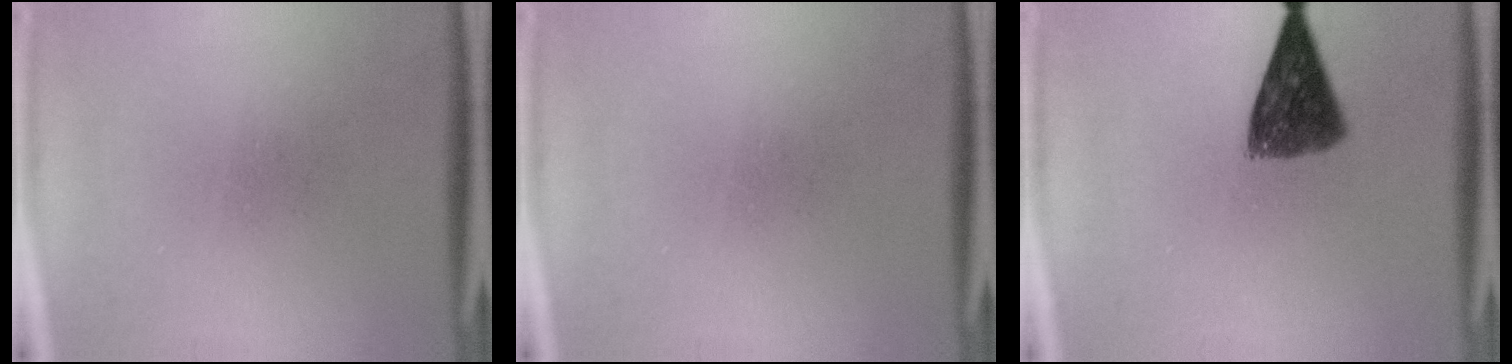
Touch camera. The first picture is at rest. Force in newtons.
{"total": 0.0}
{"total": 8.4}